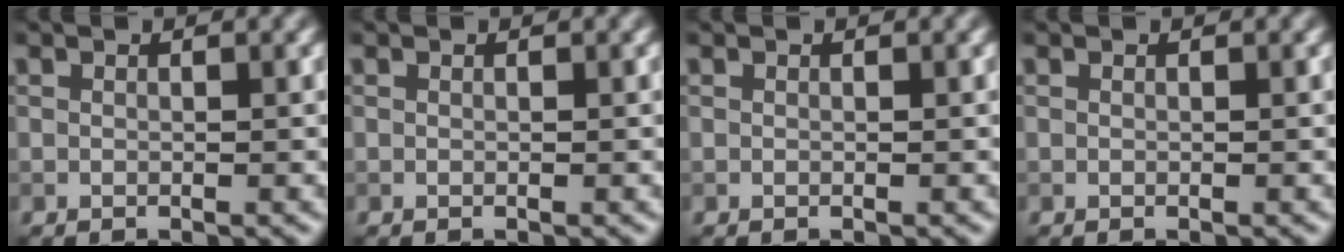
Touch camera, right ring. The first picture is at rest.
{"total": 0.0}
{"total": 0.0}
{"total": 0.0}